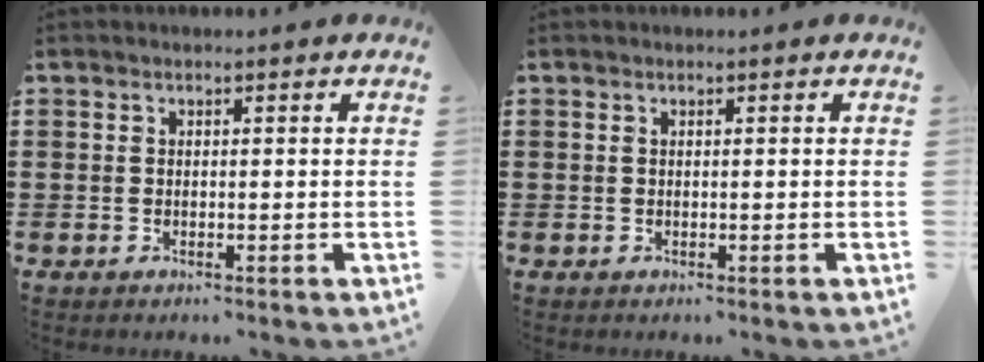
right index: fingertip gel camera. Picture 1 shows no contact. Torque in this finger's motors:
{"motor_torque": [-0.16, 0.75, 0.01, 0.00]}